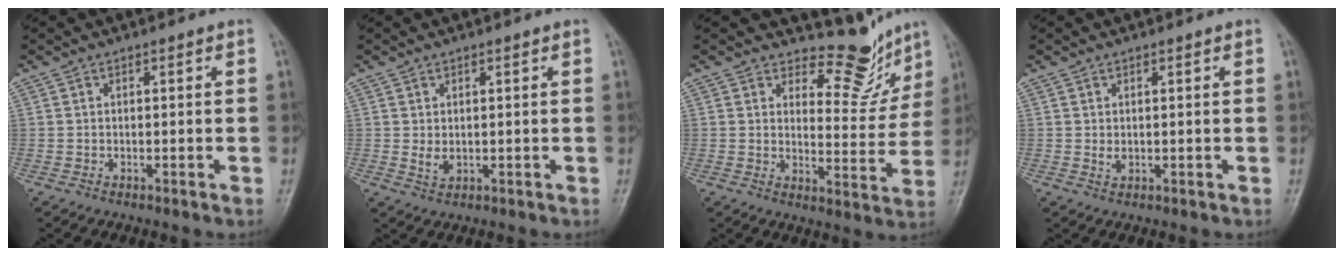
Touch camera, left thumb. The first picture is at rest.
{"total": 2.5, "force": [0.8, 1.3, 1.9], "torque": [-0.031, -0.010, 0.020]}
{"total": 9.0, "force": [8.1, 3.5, 1.6], "torque": [0.013, -0.075, 0.111]}
{"total": 1.6, "force": [0.7, 0.8, 1.2], "torque": [-0.018, -0.006, 0.016]}